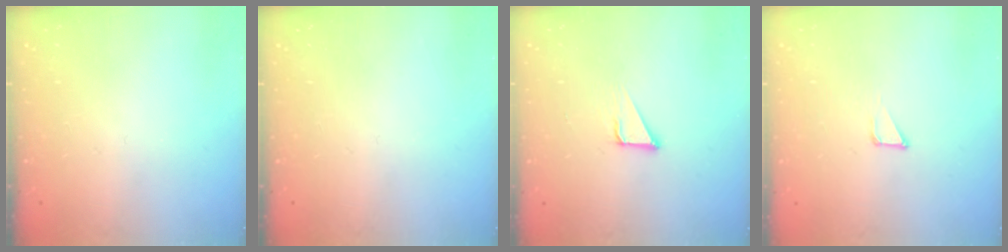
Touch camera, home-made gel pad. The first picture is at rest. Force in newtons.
{"total": 0.0}
{"total": 2.1, "press": 2.1, "slide": 0.1}
{"total": 1.6, "press": 1.6, "slide": 0.1}